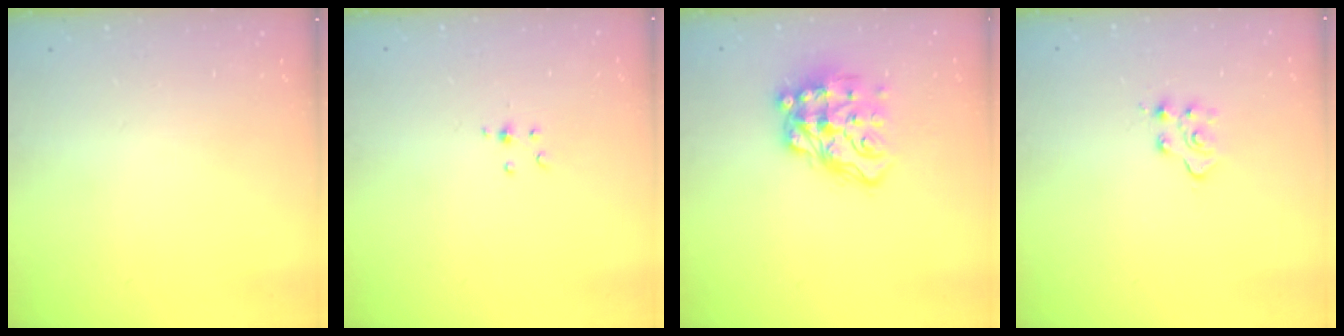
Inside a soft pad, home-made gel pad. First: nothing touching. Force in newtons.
{"total": 3.0, "press": 2.8, "slide": 0.9}
{"total": 14.1, "press": 14.1, "slide": 1.2}
{"total": 4.8, "press": 4.8, "slide": 0.3}